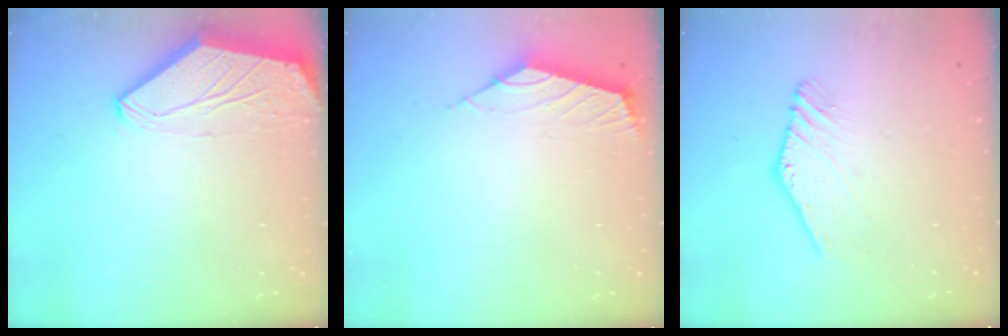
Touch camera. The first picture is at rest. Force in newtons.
{"total": 2.7, "press": 2.6, "slide": 0.7}
{"total": 1.2, "press": 1.2, "slide": 0.2}